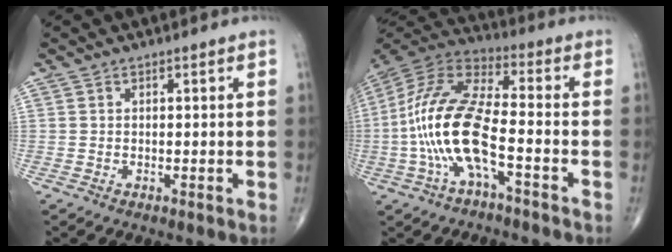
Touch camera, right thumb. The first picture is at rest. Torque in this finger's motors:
{"motor_torque": [2.66, 2.35, 1.85, -0.38, 0.24]}